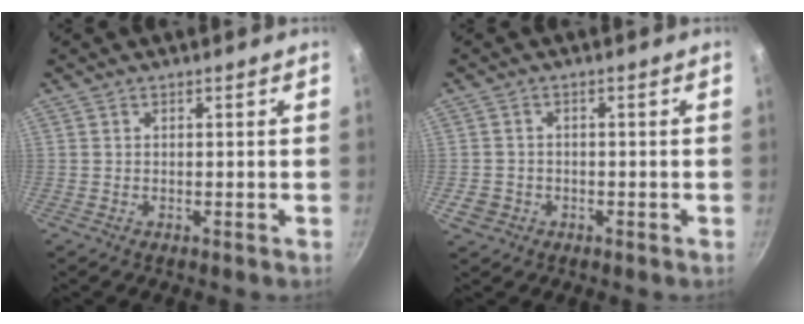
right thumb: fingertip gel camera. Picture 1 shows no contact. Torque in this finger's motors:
{"motor_torque": [0.38, -0.20, 0.29, 0.08, 0.05]}